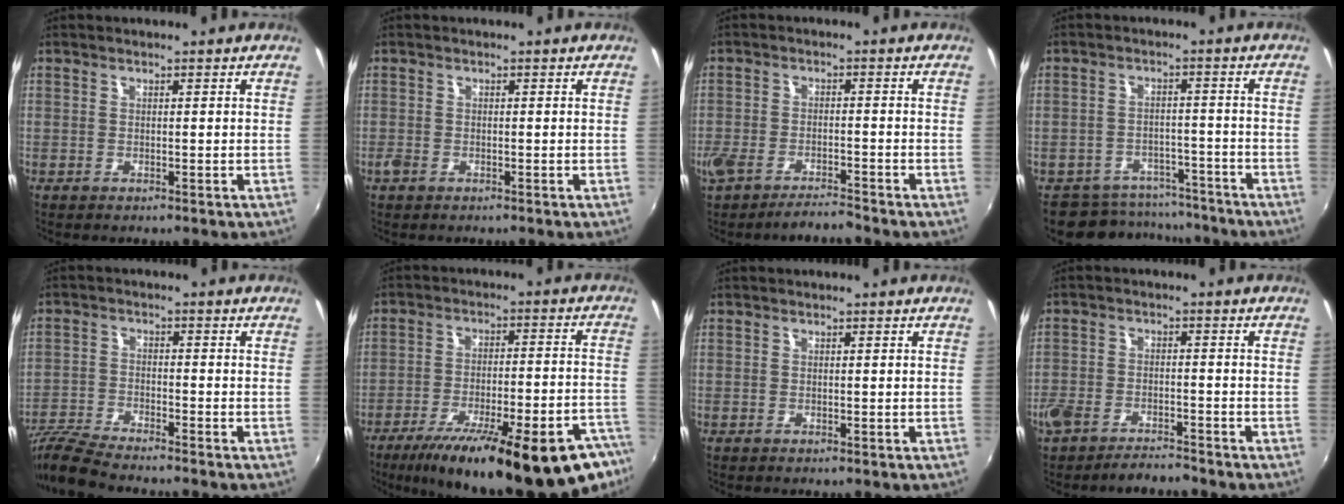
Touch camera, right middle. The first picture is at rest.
{"total": 1.5, "force": [-1.1, 0.9, 0.6], "torque": [-0.015, -0.003, -0.022]}
{"total": 6.2, "force": [-5.5, 1.3, 2.6], "torque": [-0.077, -0.013, -0.100]}
{"total": 9.2, "force": [-8.1, 4.5, 0.8], "torque": [-0.023, 0.025, -0.107]}
{"total": 8.5, "force": [-7.9, 0.1, 3.1], "torque": [-0.084, -0.014, -0.159]}
{"total": 29.3, "force": [-22.0, 6.5, 18.1], "torque": [-0.270, -0.038, -0.302]}
{"total": 0.0}
{"total": 7.3, "force": [-6.4, 2.3, 2.6], "torque": [-0.078, -0.012, -0.109]}